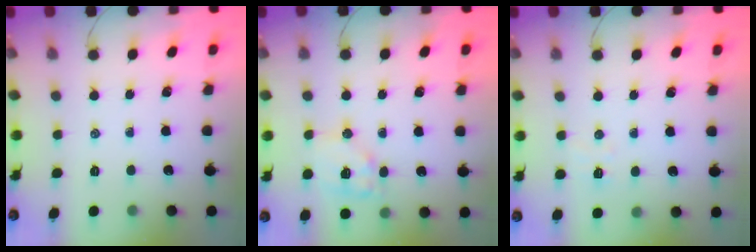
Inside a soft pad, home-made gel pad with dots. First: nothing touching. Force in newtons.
{"total": 10.5, "press": 10.4, "slide": 1.4}
{"total": 3.6, "press": 3.5, "slide": 0.8}